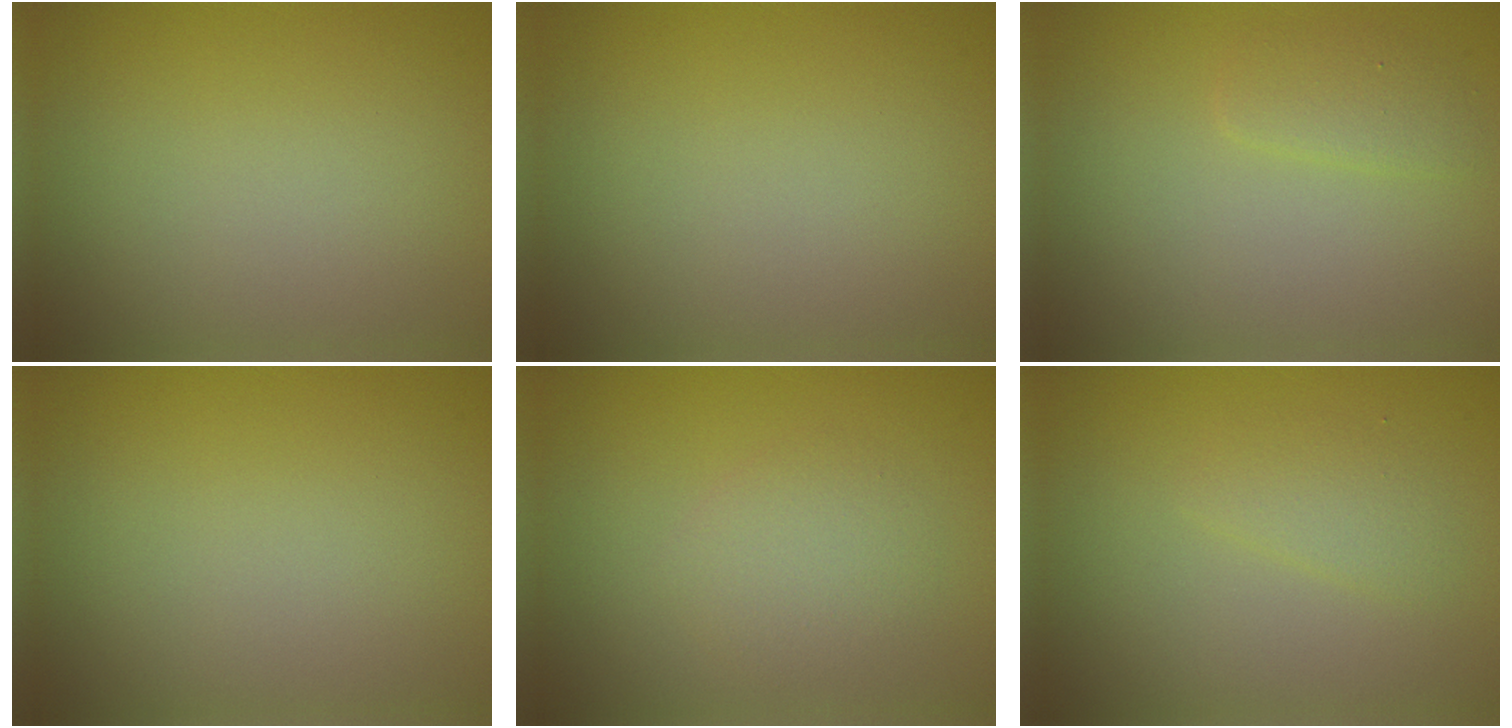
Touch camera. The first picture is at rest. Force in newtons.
{"total": 0.0}
{"total": 1.5, "press": 1.5, "slide": 0.1}
{"total": 0.0}
{"total": 2.3, "press": 2.3, "slide": 0.1}
{"total": 1.6, "press": 1.6, "slide": 0.0}